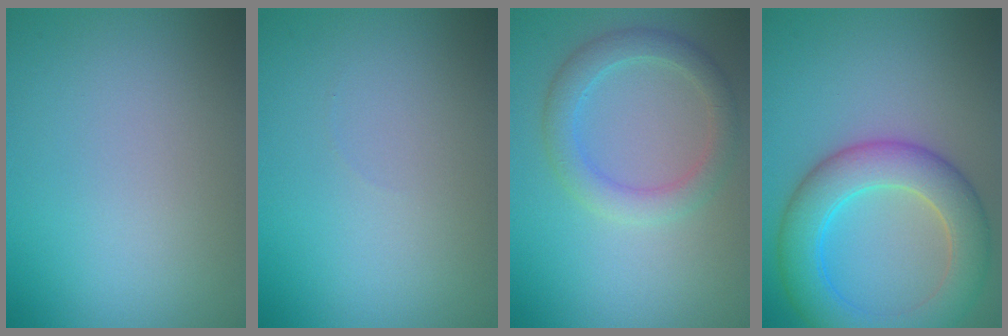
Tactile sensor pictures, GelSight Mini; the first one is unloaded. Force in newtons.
{"total": 0.0}
{"total": 3.3, "press": 3.3, "slide": 0.2}
{"total": 7.1, "press": 7.1, "slide": 0.2}